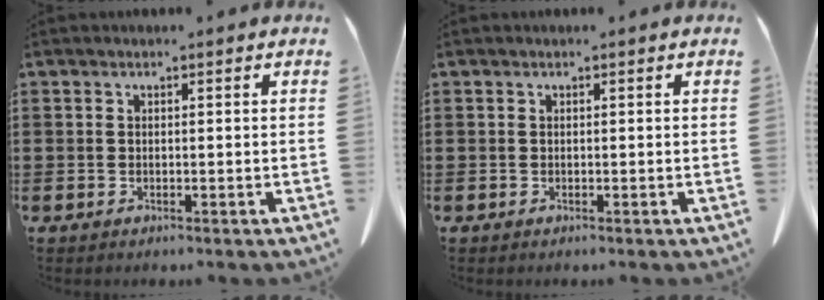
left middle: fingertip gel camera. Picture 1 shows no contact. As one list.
[{"total": 0.0}]